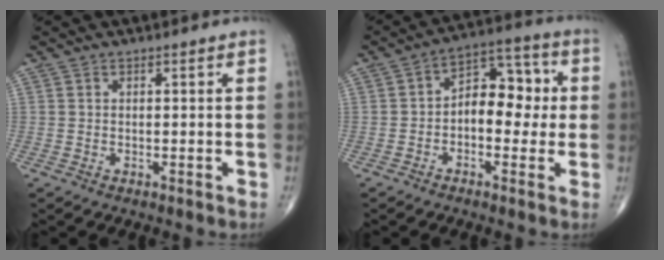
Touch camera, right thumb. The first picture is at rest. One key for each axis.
{"total": 10.7, "fx": -0.3, "fy": 6.8, "fz": 8.3, "tx": -0.080, "ty": 0.036, "tz": -0.015}